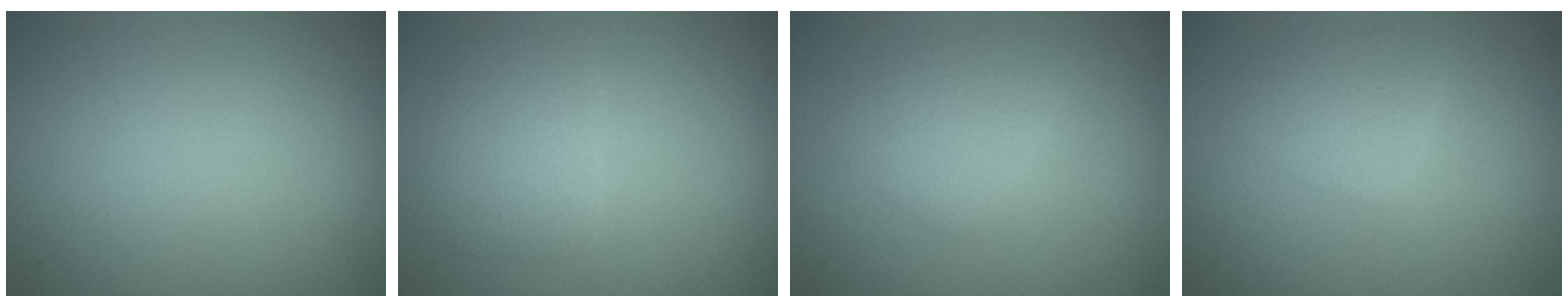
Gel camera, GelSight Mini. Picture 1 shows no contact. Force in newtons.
{"total": 2.9, "press": 2.9, "slide": 0.1}
{"total": 2.2, "press": 2.2, "slide": 0.1}
{"total": 2.2, "press": 2.2, "slide": 0.1}